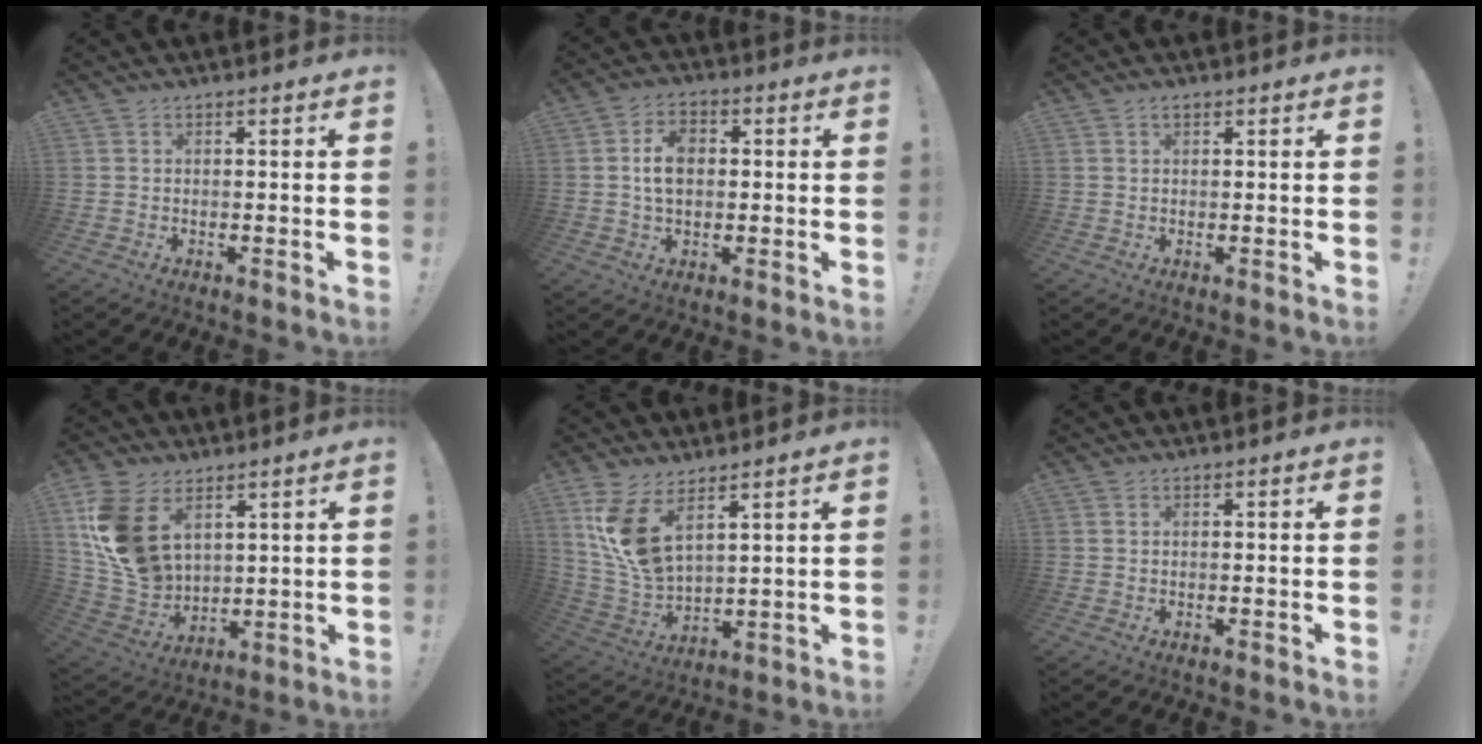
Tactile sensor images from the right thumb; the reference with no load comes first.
{"total": 8.4, "force": [0.7, 5.9, 5.9], "torque": [-0.095, 0.009, 0.012]}
{"total": 1.0, "force": [0.7, 0.5, 0.6], "torque": [-0.006, -0.002, 0.011]}
{"total": 16.3, "force": [6.7, 10.9, 10.1], "torque": [-0.211, -0.039, 0.130]}
{"total": 11.9, "force": [7.0, 5.2, 8.2], "torque": [-0.173, -0.051, 0.133]}
{"total": 0.0}